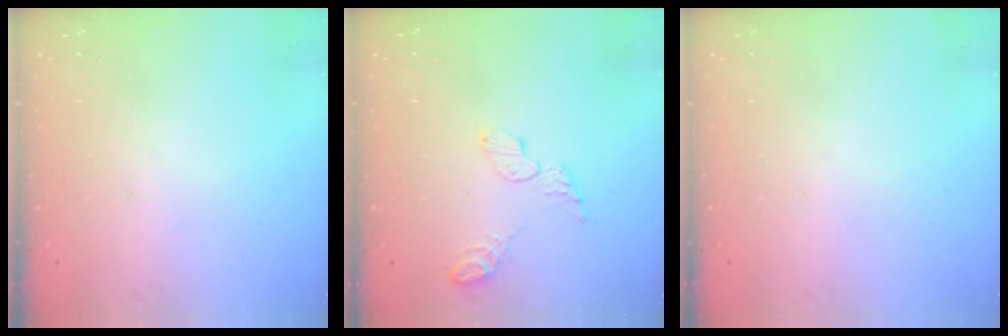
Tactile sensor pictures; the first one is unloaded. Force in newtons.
{"total": 6.6, "press": 6.5, "slide": 0.5}
{"total": 0.0}